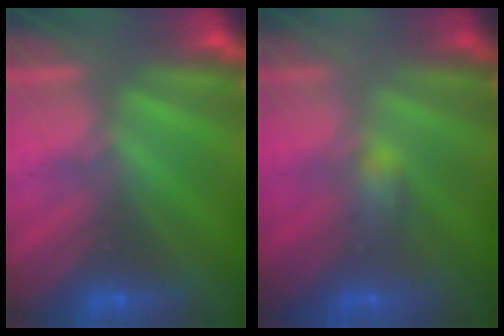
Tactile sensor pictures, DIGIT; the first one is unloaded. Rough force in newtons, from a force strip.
{"total": 2.2}